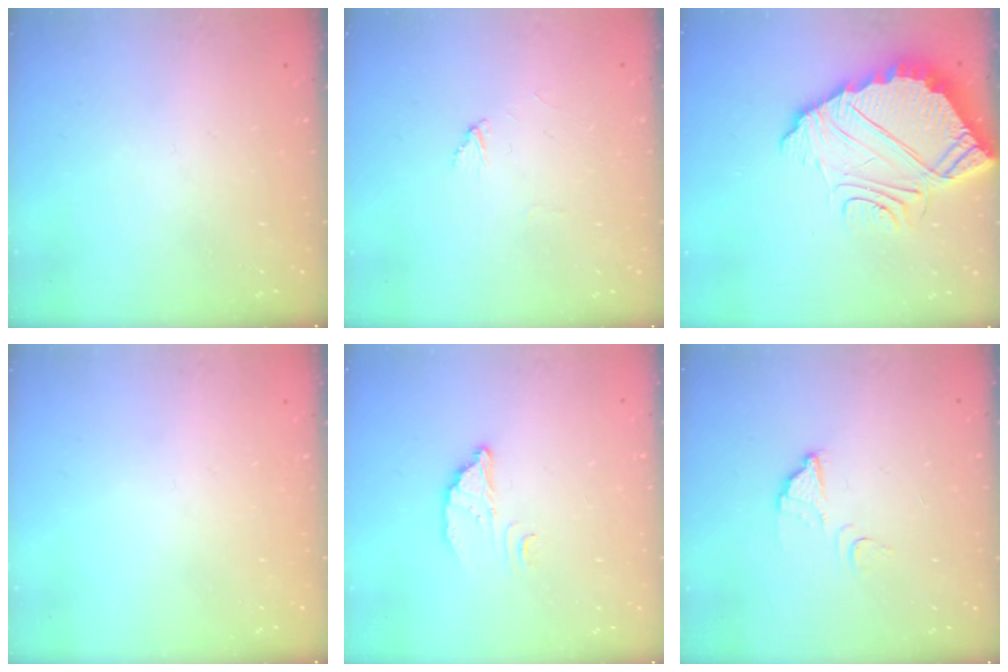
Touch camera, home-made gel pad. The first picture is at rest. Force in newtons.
{"total": 2.6, "press": 2.6, "slide": 0.2}
{"total": 9.6, "press": 9.6, "slide": 0.5}
{"total": 0.0}
{"total": 3.4, "press": 3.4, "slide": 0.1}
{"total": 3.7, "press": 3.6, "slide": 0.3}